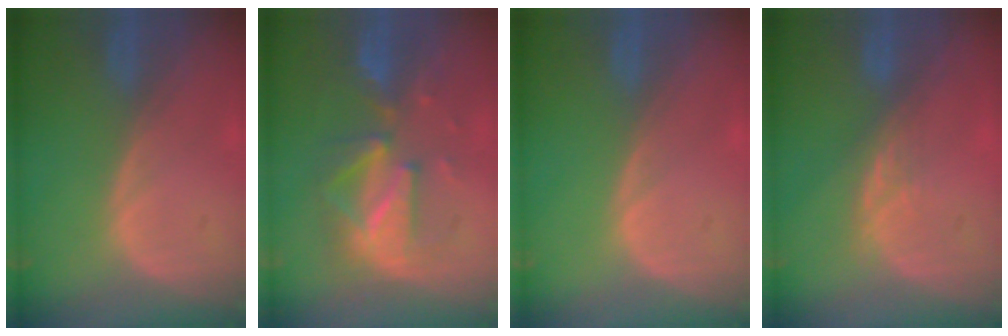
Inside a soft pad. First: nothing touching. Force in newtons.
{"total": 8.3, "press": 8.2, "slide": 0.4}
{"total": 0.0}
{"total": 2.5, "press": 2.1, "slide": 1.4}